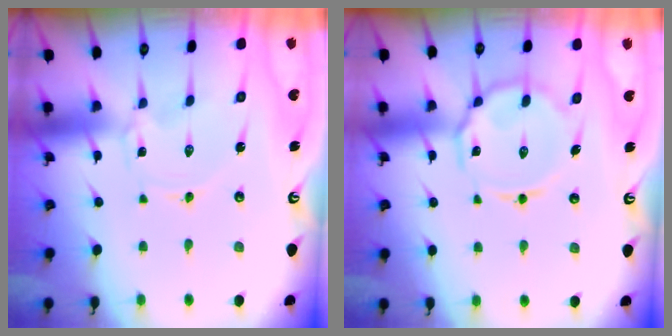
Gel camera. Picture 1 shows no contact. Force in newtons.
{"total": 13.4, "press": 13.3, "slide": 1.3}